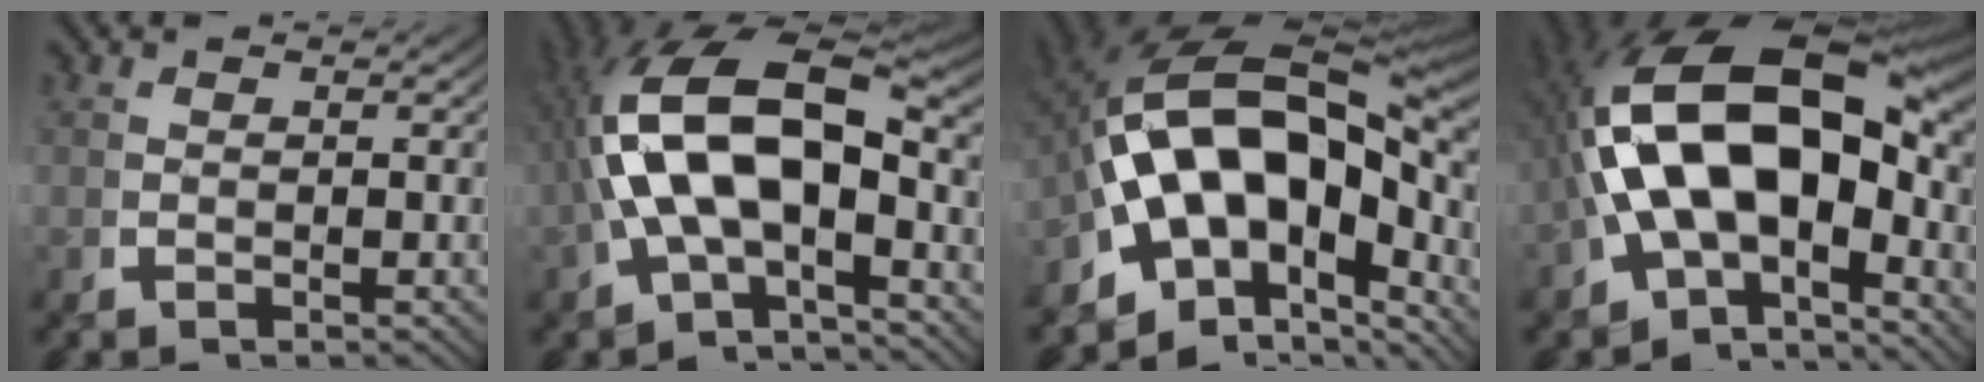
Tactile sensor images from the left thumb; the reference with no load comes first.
{"total": 15.4, "force": [-0.1, 9.5, 12.1], "torque": [-0.253, -0.028, 0.006]}
{"total": 21.4, "force": [-1.2, 14.1, 16.0], "torque": [-0.292, -0.053, -0.005]}
{"total": 20.7, "force": [-0.1, 12.7, 16.3], "torque": [-0.313, -0.042, 0.014]}